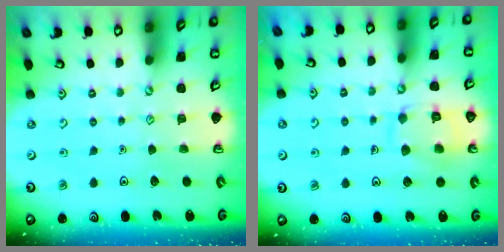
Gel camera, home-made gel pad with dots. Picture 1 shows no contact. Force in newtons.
{"total": 10.9, "press": 10.9, "slide": 0.5}